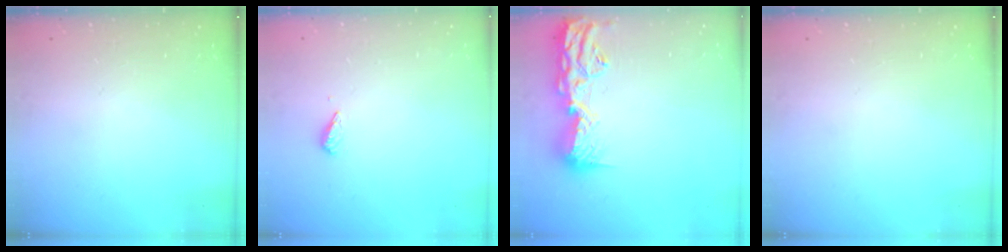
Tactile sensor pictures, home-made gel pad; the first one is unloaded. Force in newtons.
{"total": 2.9, "press": 2.9, "slide": 0.4}
{"total": 16.3, "press": 15.9, "slide": 3.5}
{"total": 0.0}